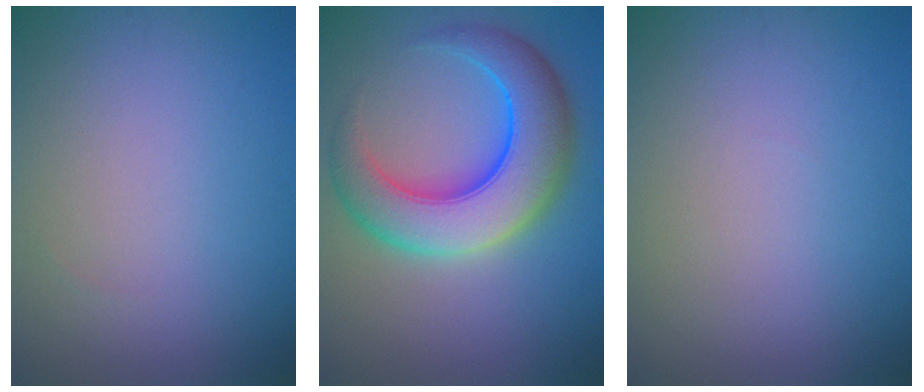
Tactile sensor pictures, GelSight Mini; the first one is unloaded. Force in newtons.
{"total": 9.6, "press": 9.6, "slide": 0.2}
{"total": 0.0}